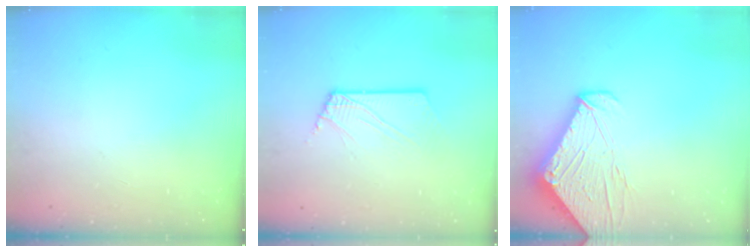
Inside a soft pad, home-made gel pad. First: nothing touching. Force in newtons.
{"total": 2.5, "press": 2.5, "slide": 0.3}
{"total": 10.2, "press": 10.1, "slide": 1.3}